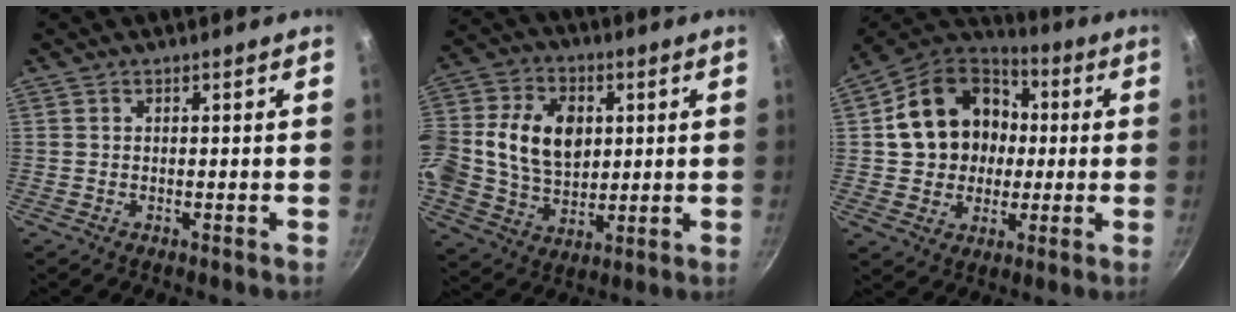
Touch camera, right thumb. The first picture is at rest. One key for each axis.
{"total": 21.0, "fx": 2.6, "fy": 15.6, "fz": 13.9, "tx": -0.278, "ty": 0.028, "tz": 0.046}
{"total": 18.1, "fx": 1.8, "fy": 15.2, "fz": 9.7, "tx": -0.143, "ty": 0.033, "tz": 0.032}